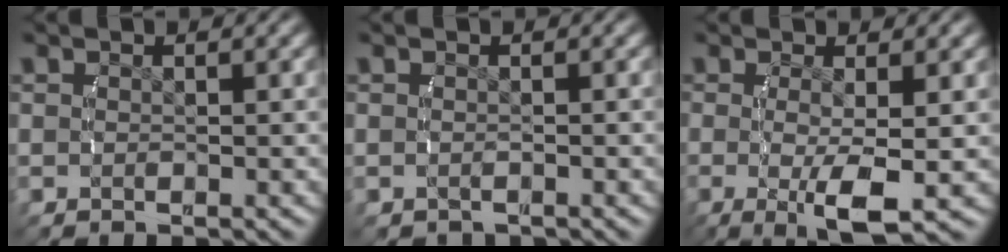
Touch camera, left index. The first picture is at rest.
{"total": 0.7, "force": [-0.6, 0.2, -0.2], "torque": [0.002, -0.005, -0.006]}
{"total": 5.3, "force": [-1.6, 1.3, 4.9], "torque": [-0.094, -0.030, -0.012]}